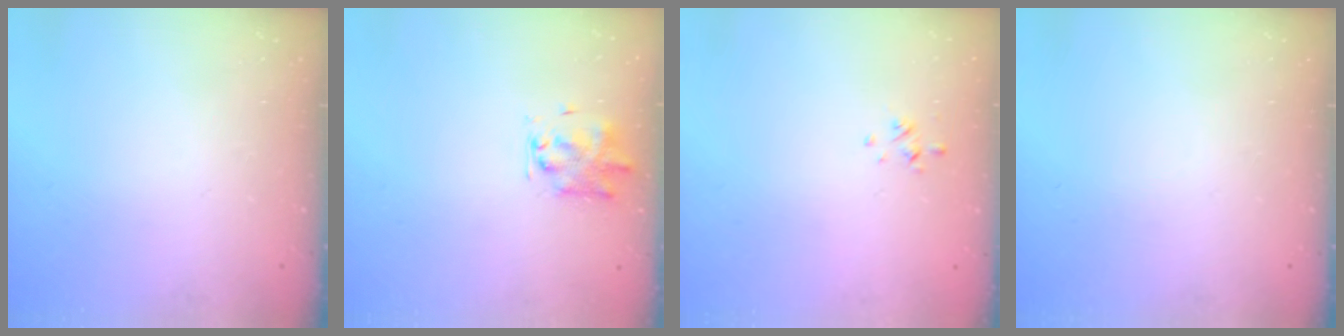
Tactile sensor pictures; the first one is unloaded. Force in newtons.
{"total": 1.4, "press": 1.1, "slide": 0.8}
{"total": 0.6, "press": 0.3, "slide": 0.5}
{"total": 0.0}